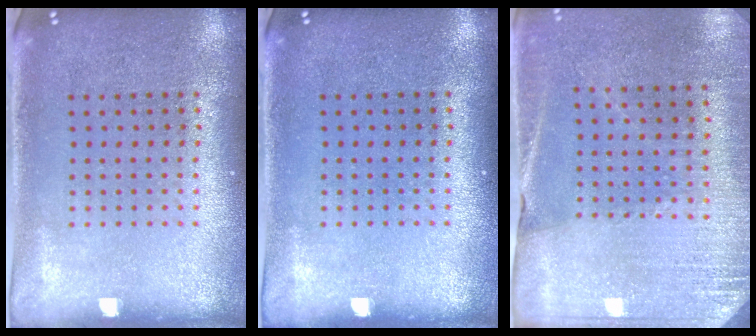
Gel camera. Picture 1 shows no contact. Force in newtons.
{"total": 0.0}
{"total": 2.6, "press": 2.5, "slide": 0.6}